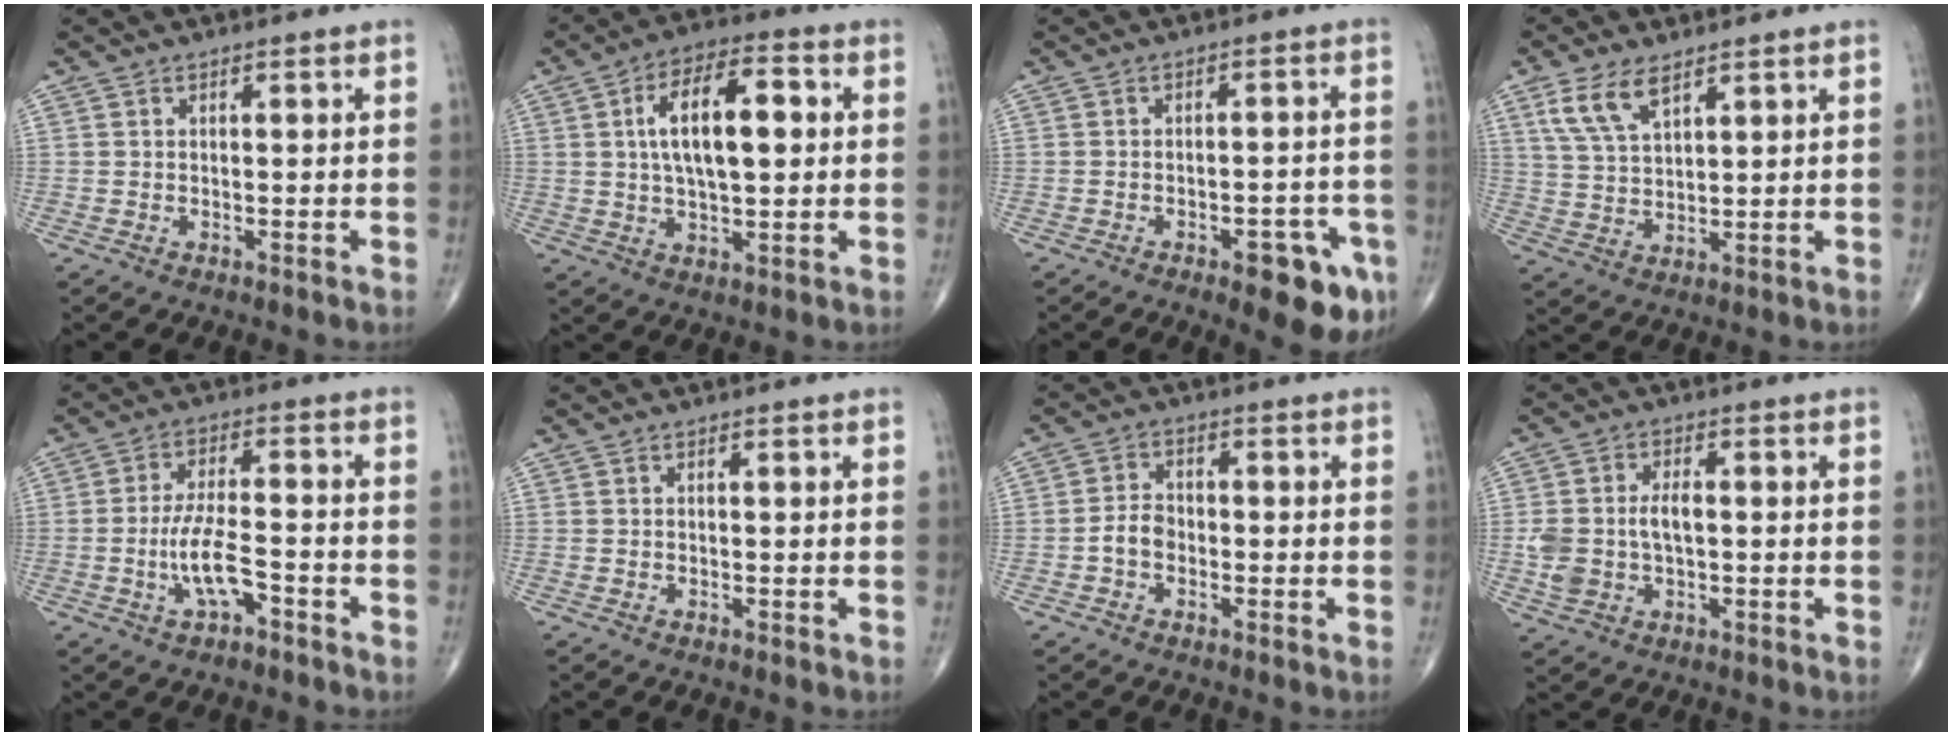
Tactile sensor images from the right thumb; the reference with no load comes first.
{"total": 13.8, "force": [2.2, 6.1, 12.2], "torque": [-0.194, 0.013, 0.035]}
{"total": 10.4, "force": [-5.1, 4.0, 8.2], "torque": [-0.078, 0.023, -0.057]}
{"total": 7.8, "force": [4.6, 3.6, 5.2], "torque": [-0.099, -0.013, 0.097]}
{"total": 7.4, "force": [-3.0, 2.7, 6.2], "torque": [-0.125, 0.024, -0.053]}
{"total": 0.0}
{"total": 5.4, "force": [-1.8, 3.7, 3.4], "torque": [-0.058, 0.022, -0.043]}
{"total": 7.7, "force": [-0.3, 4.8, 5.9], "torque": [-0.123, 0.015, -0.001]}